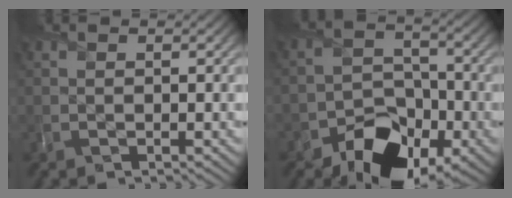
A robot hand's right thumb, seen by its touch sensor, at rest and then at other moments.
{"total": 10.8, "force": [-6.4, 6.5, 5.8], "torque": [-0.096, -0.015, -0.113]}